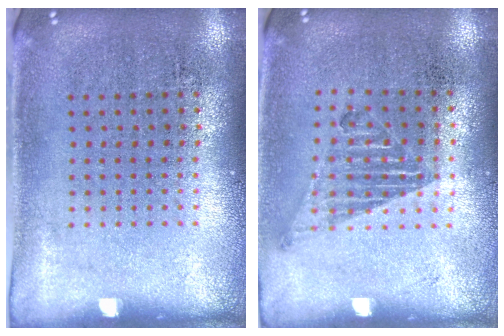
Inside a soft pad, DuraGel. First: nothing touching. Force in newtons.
{"total": 1.0, "press": 0.9, "slide": 0.4}